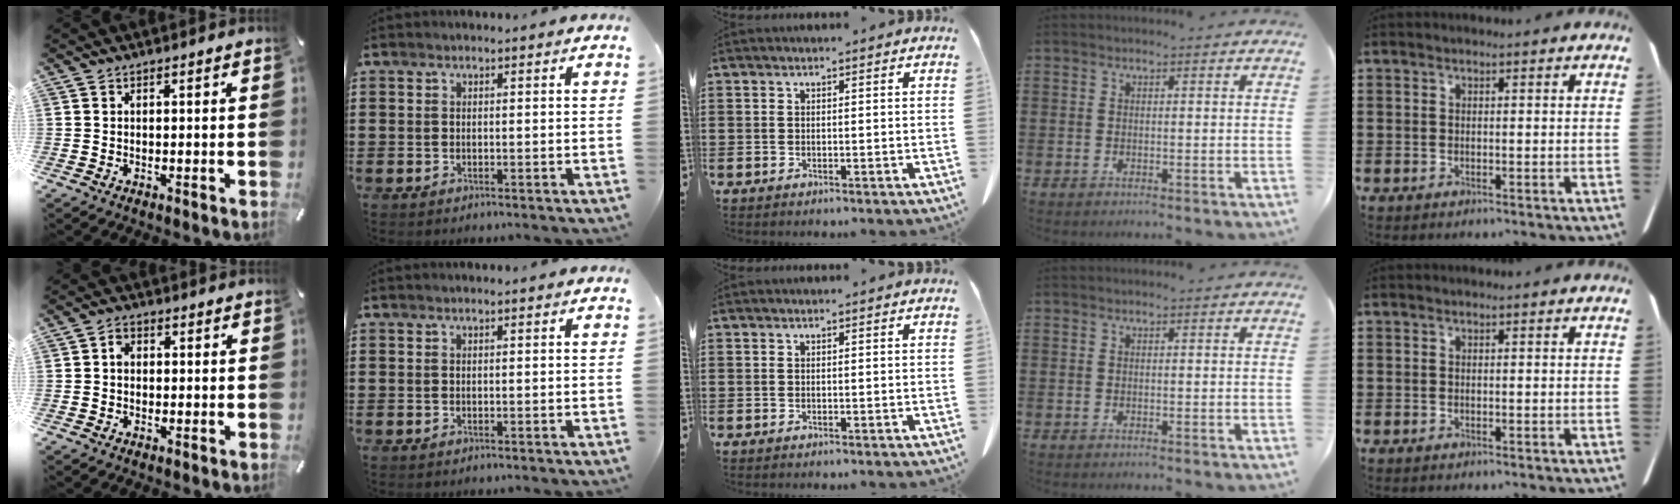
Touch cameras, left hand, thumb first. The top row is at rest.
{"thumb": {"total": 2.4, "force": [-0.2, 1.9, 1.4], "torque": [-0.026, 0.008, -0.005]}}